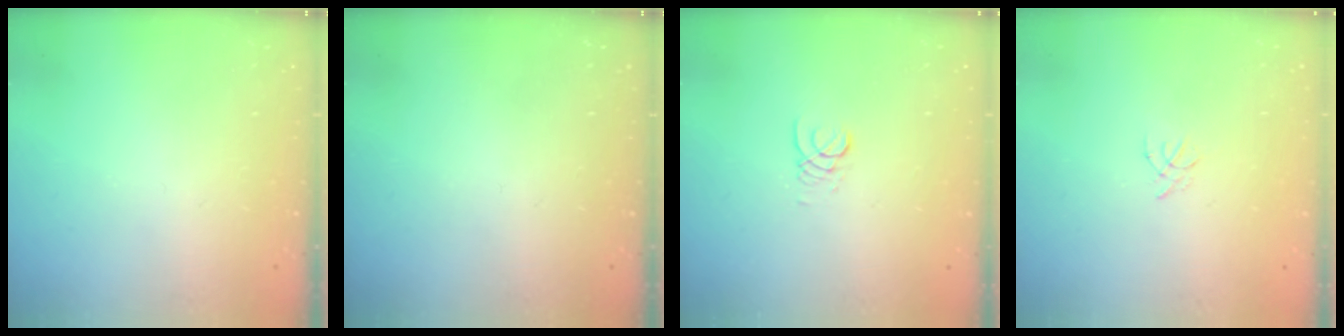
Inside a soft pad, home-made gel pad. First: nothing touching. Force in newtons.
{"total": 0.0}
{"total": 1.4, "press": 1.4, "slide": 0.2}
{"total": 0.8, "press": 0.7, "slide": 0.3}